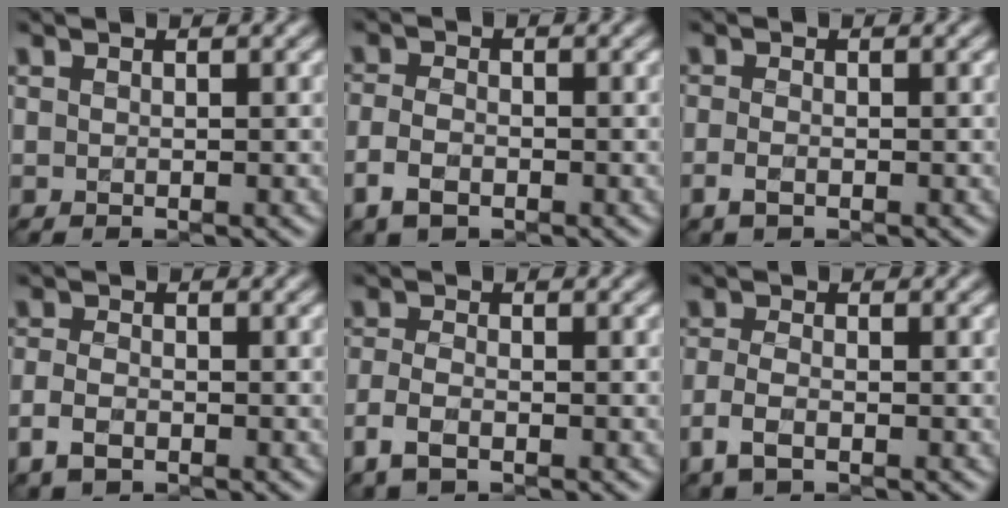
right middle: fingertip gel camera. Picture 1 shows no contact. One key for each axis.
{"total": 2.7, "fx": -1.3, "fy": 1.6, "fz": 1.8, "tx": -0.039, "ty": -0.005, "tz": -0.033}
{"total": 1.4, "fx": -0.7, "fy": 0.6, "fz": 1.0, "tx": -0.026, "ty": -0.005, "tz": -0.016}
{"total": 2.4, "fx": -1.2, "fy": 1.4, "fz": 1.5, "tx": -0.035, "ty": -0.004, "tz": -0.030}
{"total": 2.7, "fx": -1.5, "fy": 1.2, "fz": 1.8, "tx": -0.046, "ty": -0.004, "tz": -0.038}
{"total": 2.5, "fx": -1.3, "fy": 1.1, "fz": 1.8, "tx": -0.046, "ty": -0.003, "tz": -0.033}